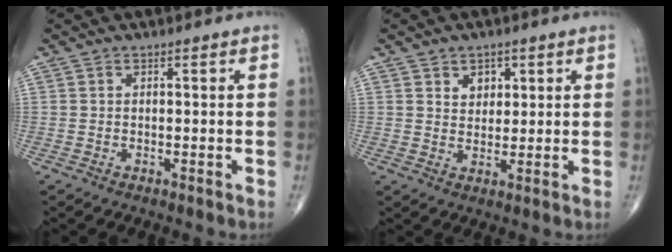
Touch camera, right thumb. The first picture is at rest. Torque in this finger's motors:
{"motor_torque": [0.01, 0.11, -0.27, -0.09, 0.06]}